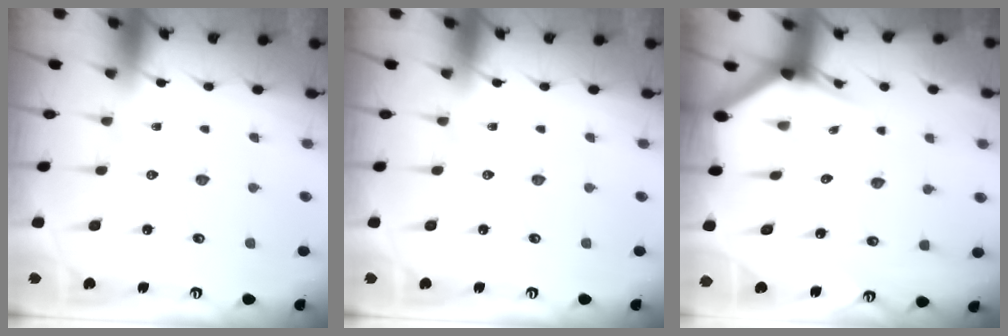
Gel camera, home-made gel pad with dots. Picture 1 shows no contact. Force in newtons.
{"total": 0.0}
{"total": 3.0, "press": 3.0, "slide": 0.1}